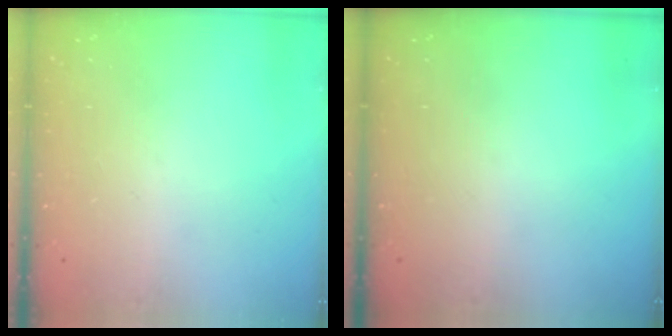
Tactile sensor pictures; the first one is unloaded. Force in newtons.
{"total": 0.0}